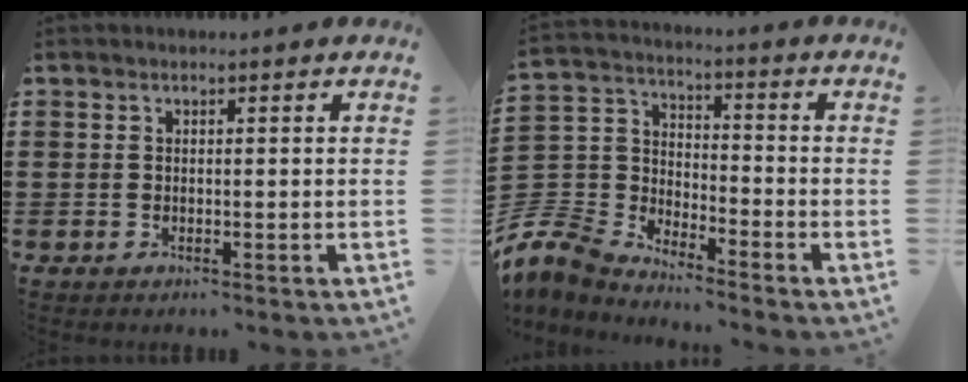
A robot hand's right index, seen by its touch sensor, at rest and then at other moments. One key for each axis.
{"total": 6.7, "fx": -6.0, "fy": 2.8, "fz": 1.0, "tx": -0.075, "ty": -0.011, "tz": -0.133}